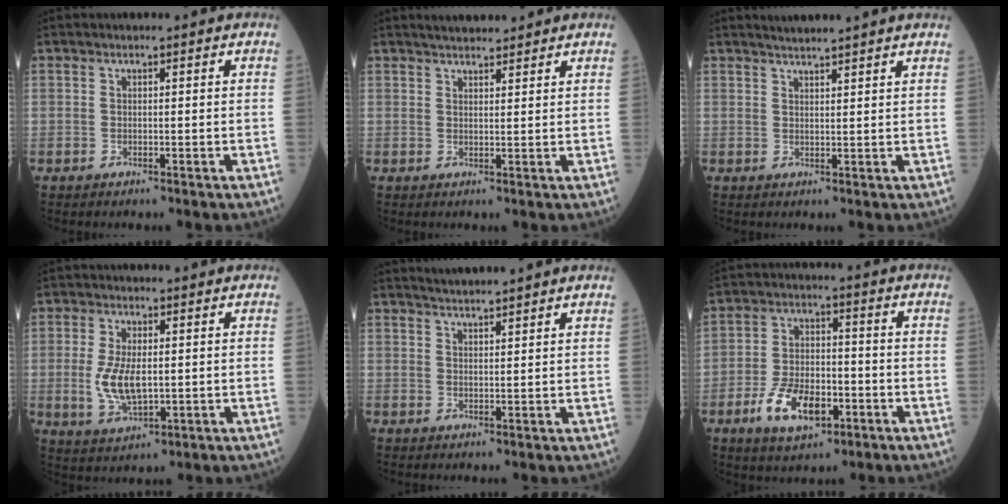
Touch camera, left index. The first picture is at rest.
{"total": 4.3, "force": [4.0, 0.8, 1.5], "torque": [-0.020, 0.021, 0.062]}
{"total": 3.7, "force": [3.4, -0.7, 1.4], "torque": [-0.022, 0.014, 0.051]}
{"total": 6.6, "force": [-0.2, 2.9, 6.0], "torque": [-0.131, -0.007, 0.001]}
{"total": 3.3, "force": [3.1, -0.6, 1.0], "torque": [-0.017, 0.010, 0.055]}
{"total": 9.6, "force": [-4.4, 4.8, 7.1], "torque": [-0.141, 0.002, -0.075]}